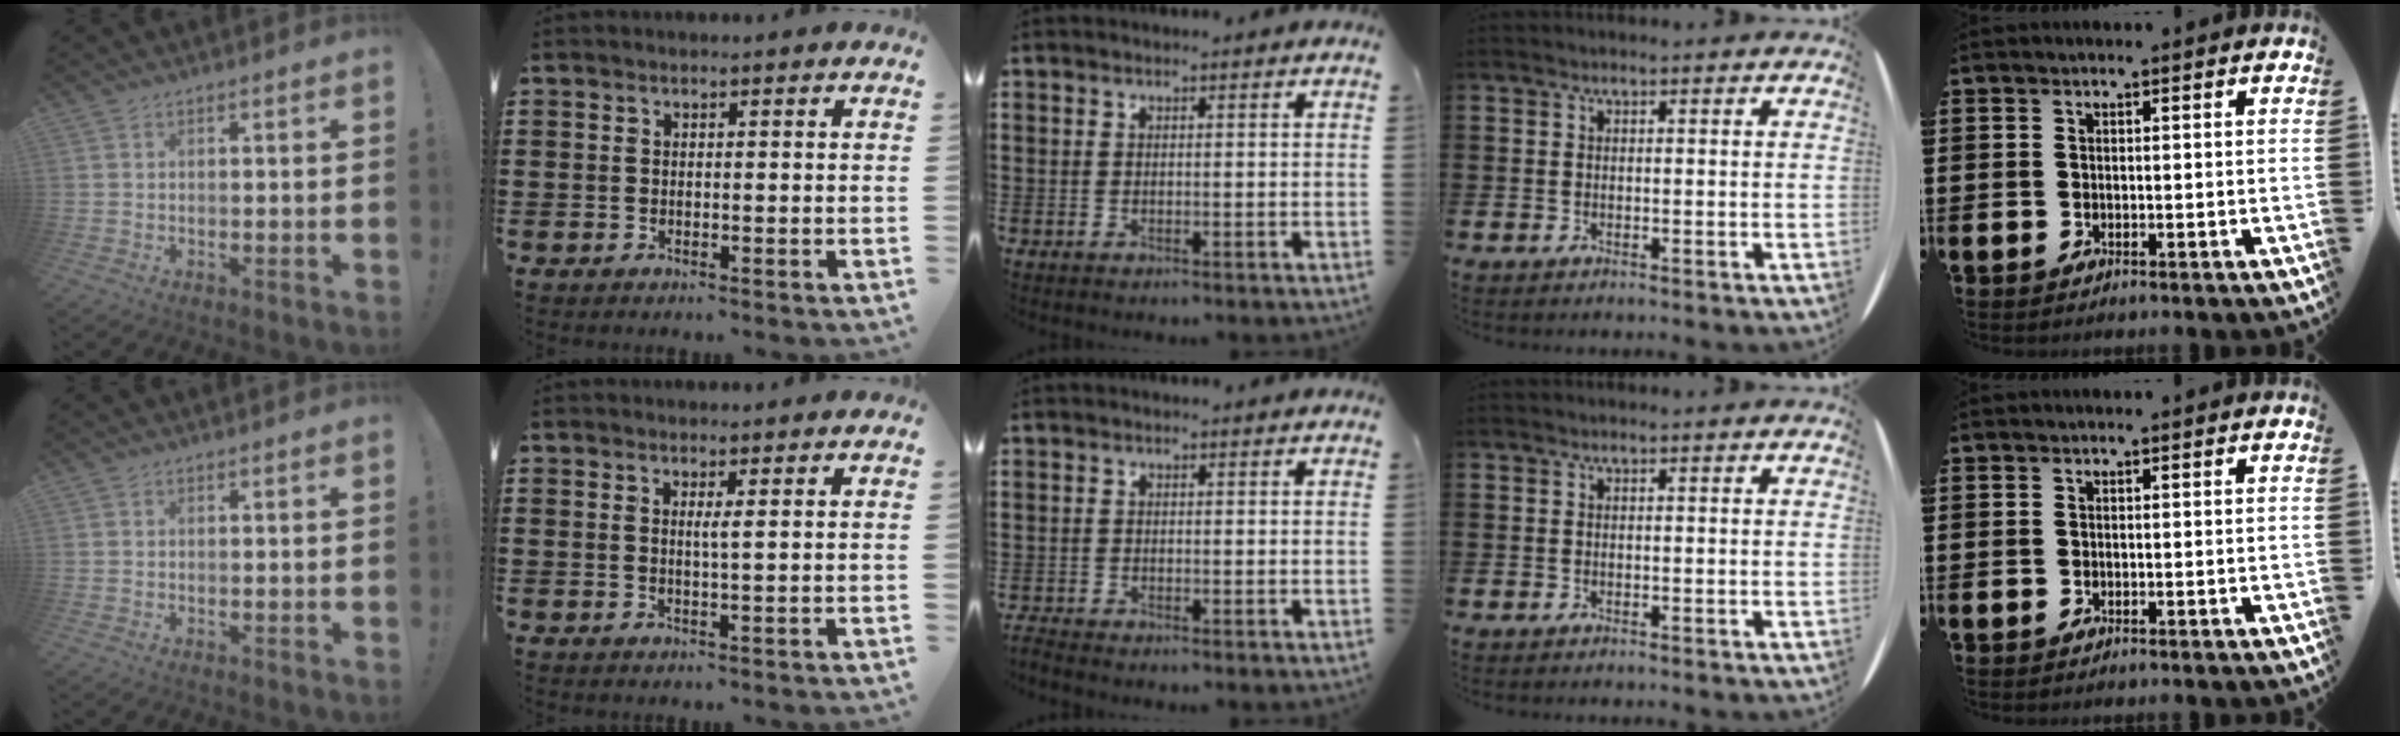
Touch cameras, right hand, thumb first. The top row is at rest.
{"index": {"total": 1.3, "force": [0.5, -0.2, 1.2], "torque": [-0.023, -0.001, 0.006]}, "middle": {"total": 1.0, "force": [-1.0, 0.0, 0.1], "torque": [-0.005, -0.002, -0.019]}}